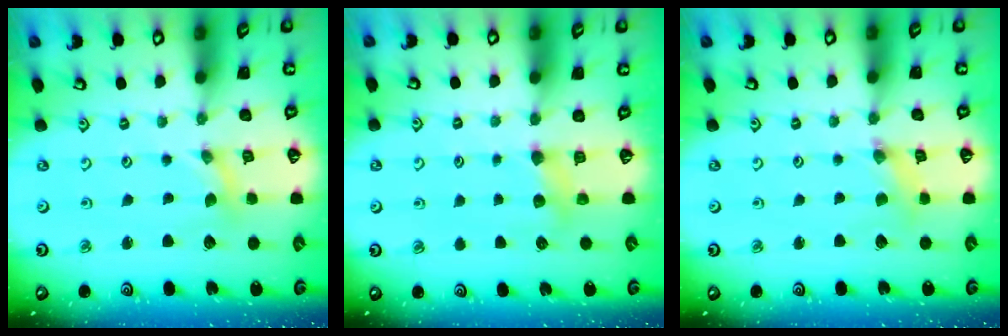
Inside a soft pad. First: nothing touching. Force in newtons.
{"total": 4.3, "press": 4.2, "slide": 0.5}
{"total": 1.8, "press": 1.8, "slide": 0.2}